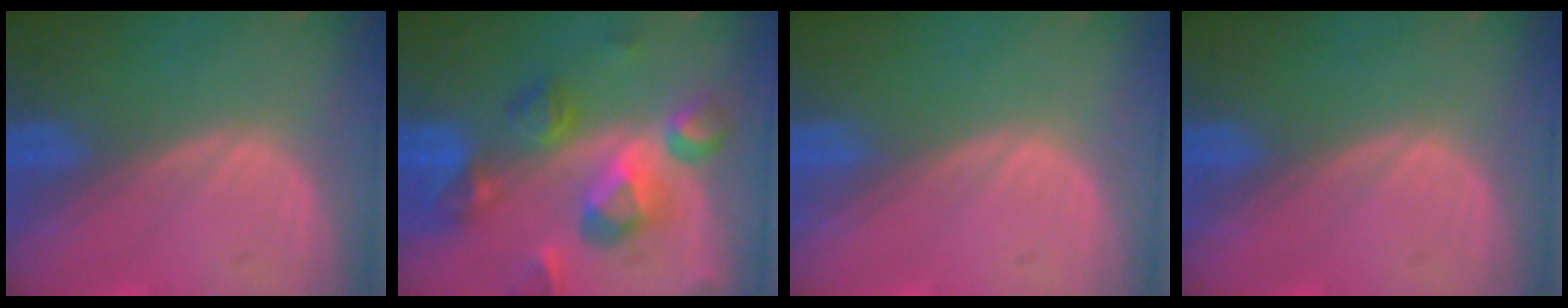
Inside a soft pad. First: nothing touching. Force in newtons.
{"total": 10.5, "press": 9.4, "slide": 4.7}
{"total": 0.0}
{"total": 0.0}